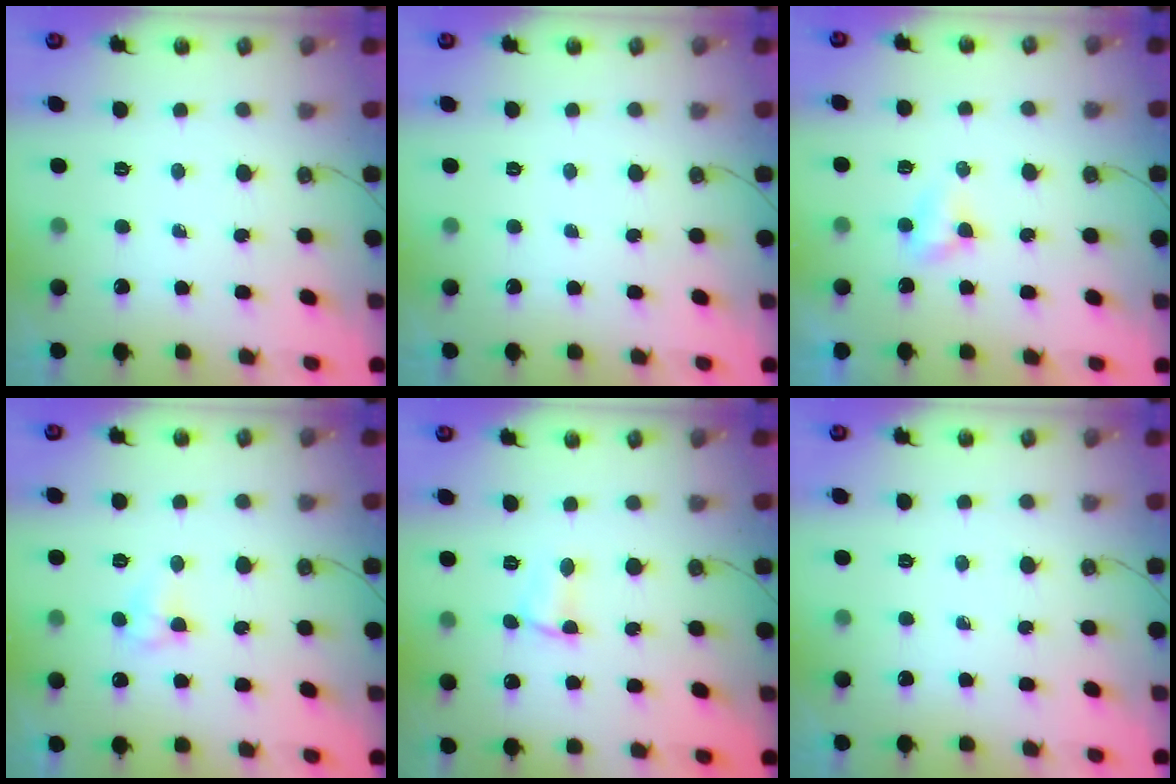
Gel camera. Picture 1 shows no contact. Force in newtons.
{"total": 0.0}
{"total": 2.8, "press": 2.8, "slide": 0.3}
{"total": 4.3, "press": 4.3, "slide": 0.6}
{"total": 3.6, "press": 2.0, "slide": 3.0}
{"total": 0.0}